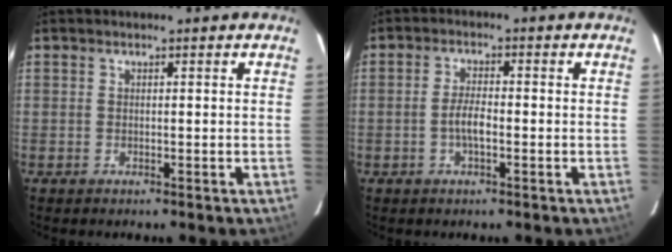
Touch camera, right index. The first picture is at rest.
{"total": 3.0, "force": [-0.7, 1.1, 2.7], "torque": [-0.053, 0.001, -0.012]}